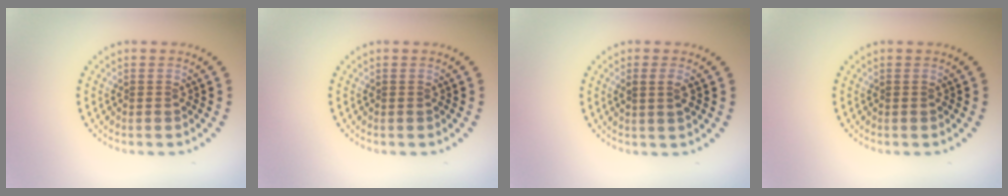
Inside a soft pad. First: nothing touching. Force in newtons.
{"total": 0.0}
{"total": 1.4, "press": 1.3, "slide": 0.4}
{"total": 0.0}